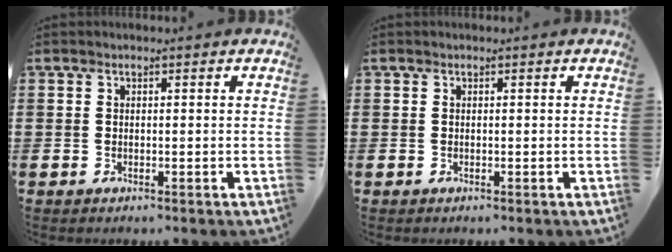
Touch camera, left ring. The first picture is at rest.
{"total": 0.0}